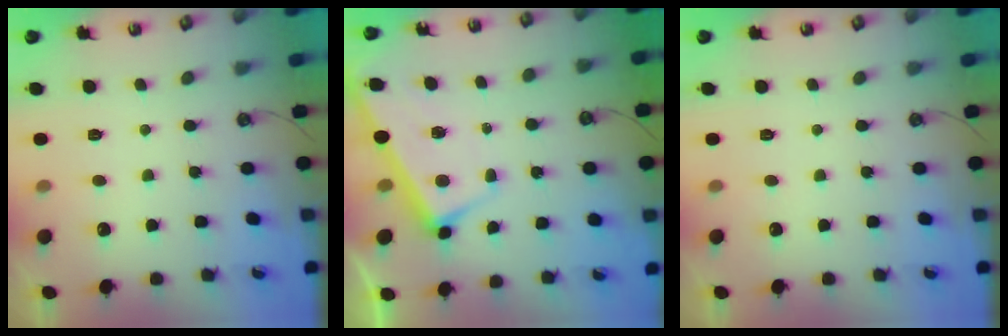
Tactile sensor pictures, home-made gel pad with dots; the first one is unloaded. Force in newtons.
{"total": 2.7, "press": 2.7, "slide": 0.4}
{"total": 0.0}